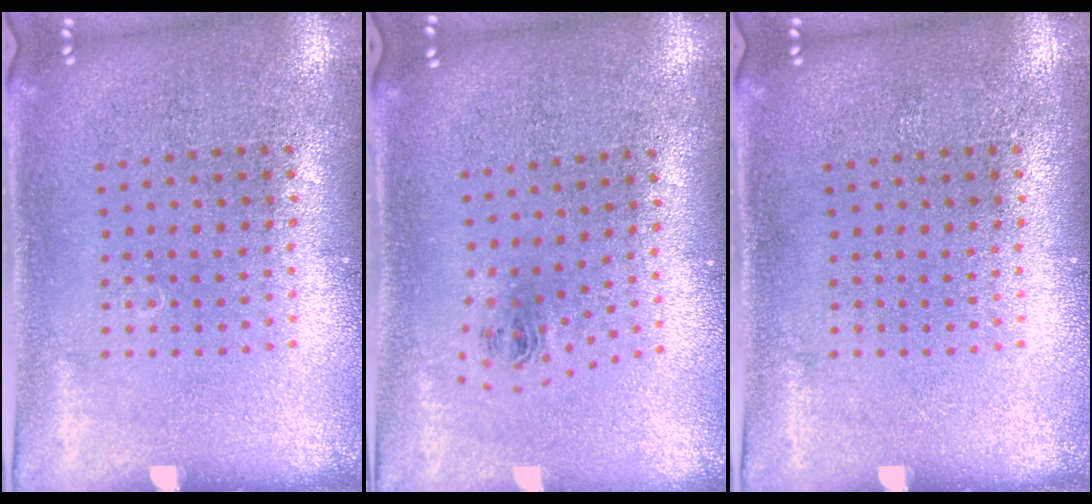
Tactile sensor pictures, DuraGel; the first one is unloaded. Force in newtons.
{"total": 0.9, "press": 0.4, "slide": 0.8}
{"total": 0.0}